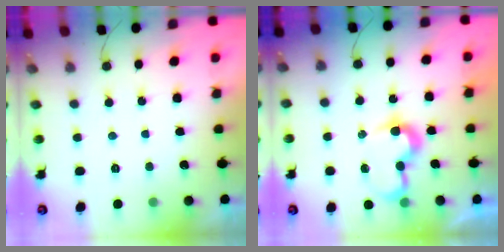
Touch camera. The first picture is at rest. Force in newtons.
{"total": 7.5, "press": 7.5, "slide": 0.2}